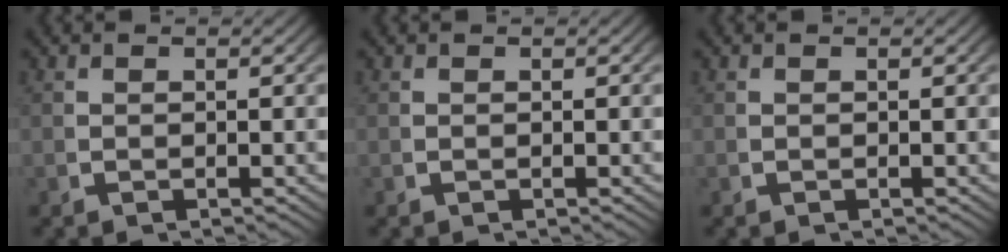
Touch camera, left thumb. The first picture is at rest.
{"total": 0.0}
{"total": 0.0}